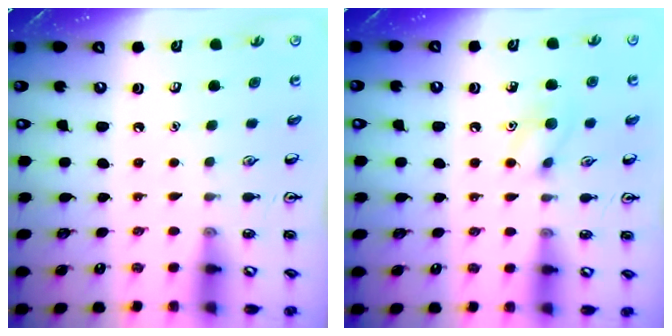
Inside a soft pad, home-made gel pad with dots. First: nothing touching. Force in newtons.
{"total": 7.9, "press": 7.8, "slide": 1.6}